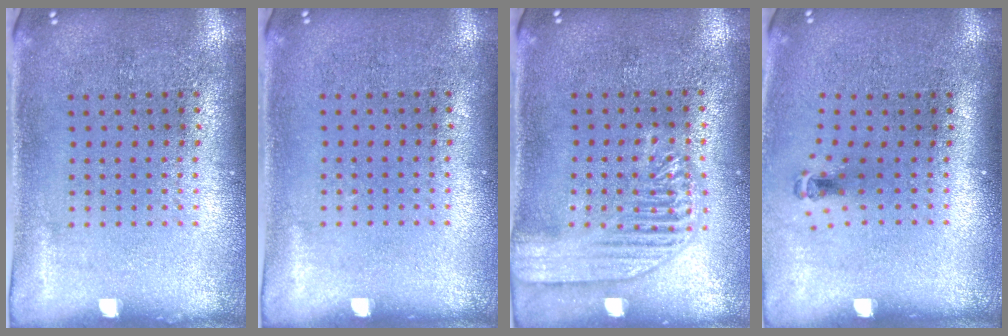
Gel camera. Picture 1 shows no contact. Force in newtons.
{"total": 0.0}
{"total": 1.8, "press": 1.8, "slide": 0.3}
{"total": 0.6, "press": 0.4, "slide": 0.5}